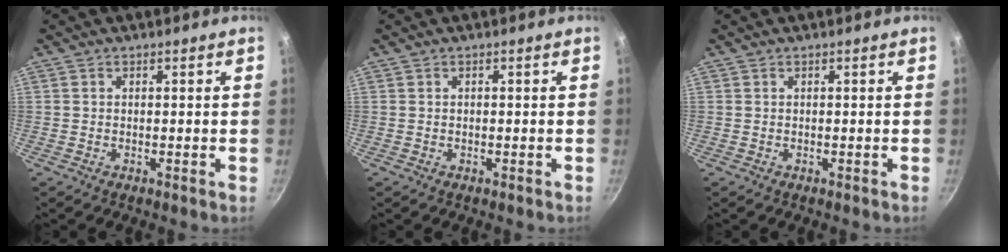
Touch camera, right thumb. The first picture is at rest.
{"total": 0.0}
{"total": 0.0}